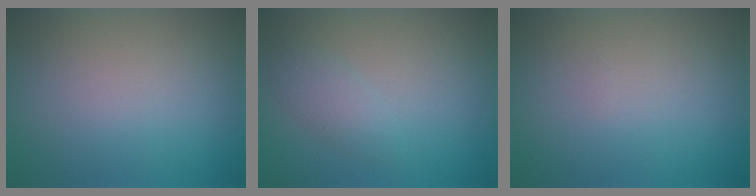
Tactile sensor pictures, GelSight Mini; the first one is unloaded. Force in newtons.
{"total": 1.9, "press": 1.9, "slide": 0.1}
{"total": 0.0}